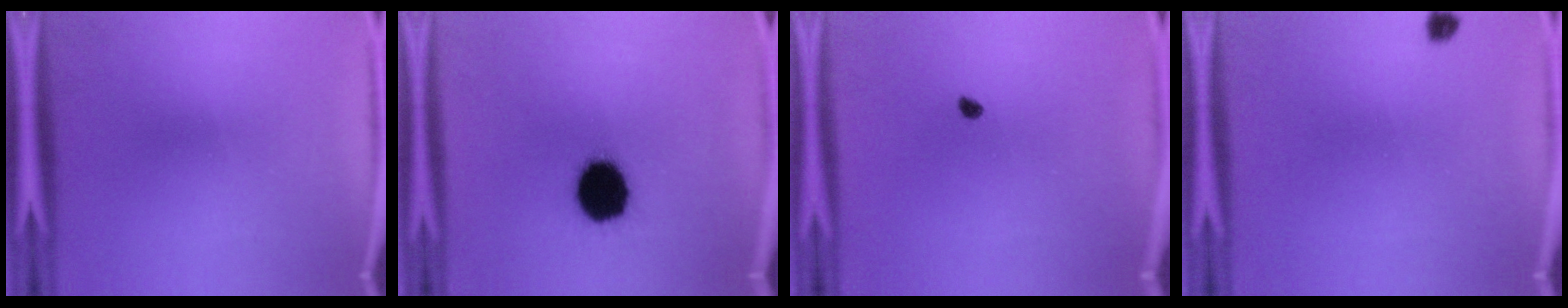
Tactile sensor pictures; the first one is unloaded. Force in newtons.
{"total": 15.4}
{"total": 1.3}
{"total": 1.4}